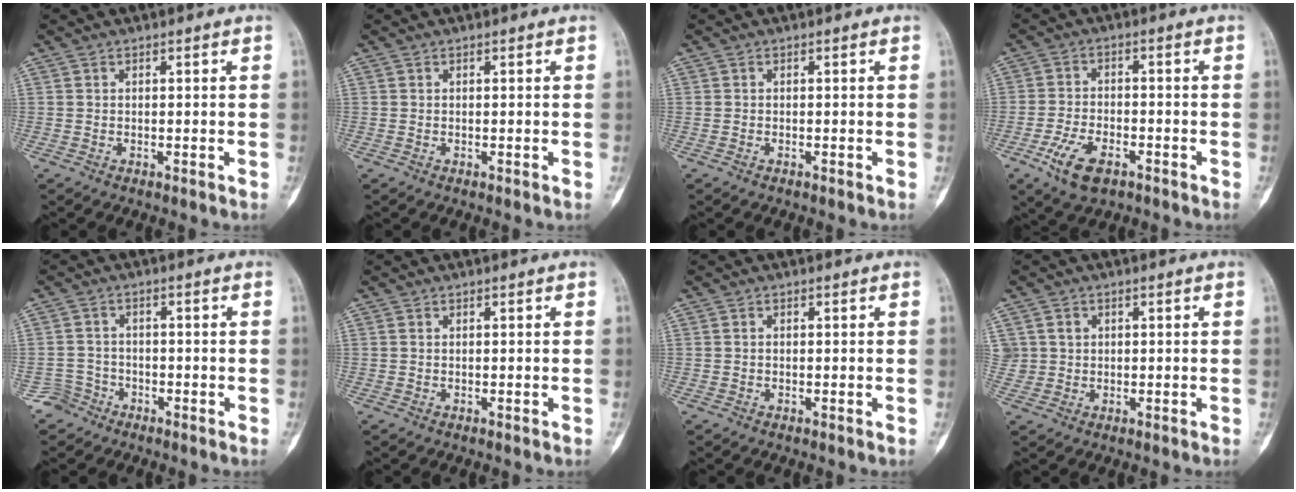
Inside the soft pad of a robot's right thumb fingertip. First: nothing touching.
{"total": 0.0}
{"total": 0.0}
{"total": 8.1, "force": [-4.3, 4.0, 5.5], "torque": [-0.110, 0.015, -0.075]}
{"total": 3.3, "force": [-2.4, 2.3, -0.7], "torque": [0.026, 0.018, -0.048]}
{"total": 0.0}
{"total": 0.0}
{"total": 3.8, "force": [1.1, 3.6, 0.6], "torque": [0.002, 0.002, 0.026]}